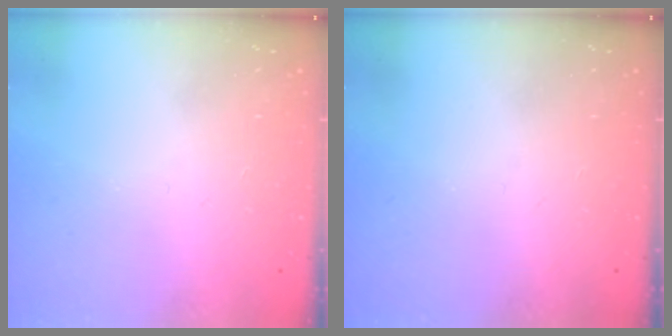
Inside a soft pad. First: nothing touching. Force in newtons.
{"total": 0.0}